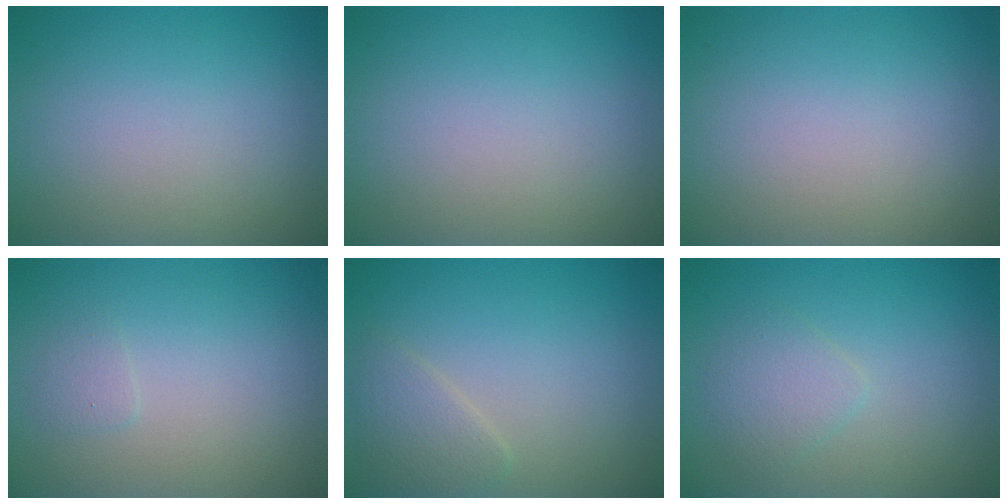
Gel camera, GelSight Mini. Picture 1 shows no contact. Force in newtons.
{"total": 0.0}
{"total": 0.0}
{"total": 0.7, "press": 0.7, "slide": 0.1}
{"total": 2.0, "press": 2.0, "slide": 0.1}
{"total": 2.0, "press": 1.9, "slide": 0.1}